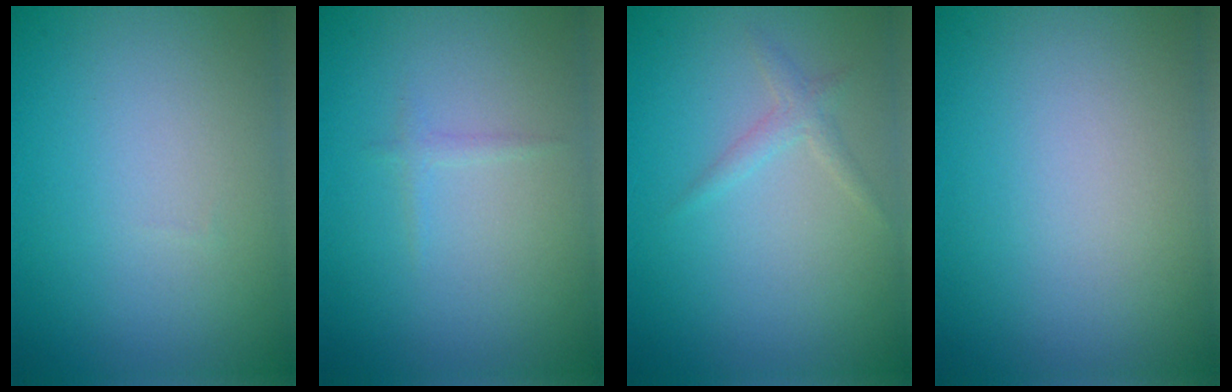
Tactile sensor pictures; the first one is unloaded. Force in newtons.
{"total": 0.6, "press": 0.6, "slide": 0.0}
{"total": 1.3, "press": 1.3, "slide": 0.0}
{"total": 0.0}